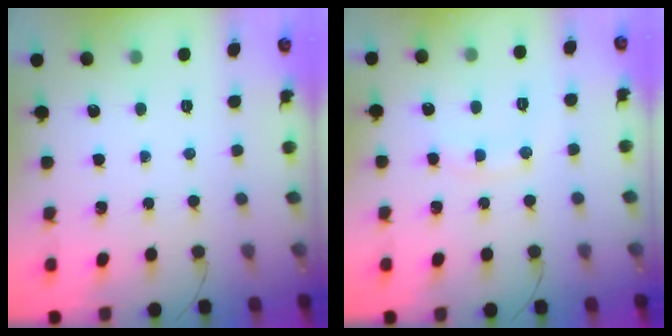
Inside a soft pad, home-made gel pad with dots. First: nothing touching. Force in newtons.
{"total": 8.4, "press": 8.4, "slide": 1.0}